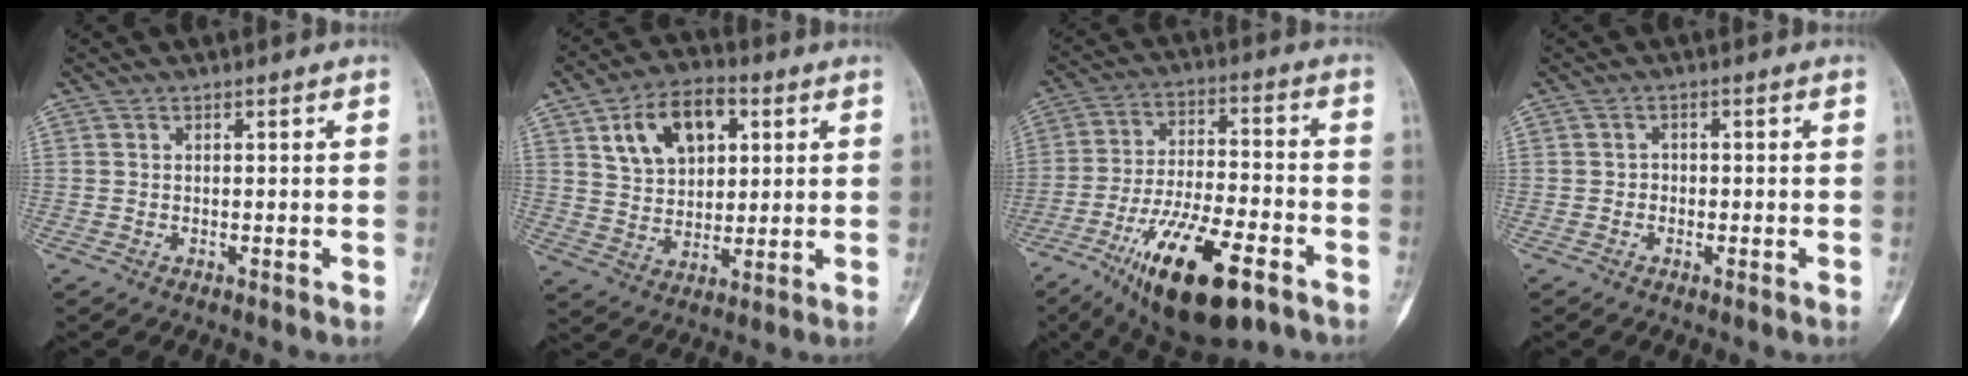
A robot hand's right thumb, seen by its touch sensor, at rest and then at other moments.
{"total": 13.1, "force": [5.0, 8.4, 8.8], "torque": [-0.118, -0.005, 0.088]}
{"total": 19.2, "force": [-10.3, 6.7, 14.7], "torque": [-0.263, 0.042, -0.168]}
{"total": 1.2, "force": [-0.4, 1.1, 0.3], "torque": [0.011, 0.007, -0.011]}